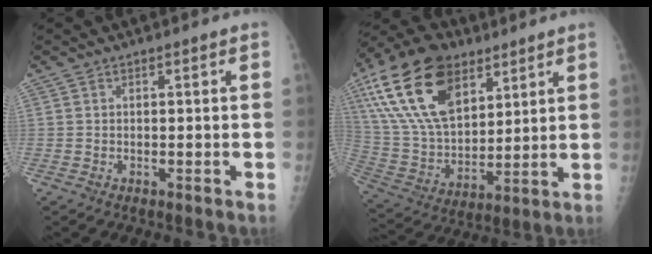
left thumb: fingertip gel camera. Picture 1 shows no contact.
{"total": 23.6, "force": [11.4, 13.5, 15.7], "torque": [-0.294, -0.022, 0.211]}